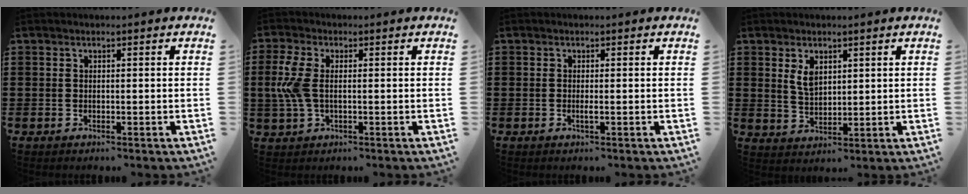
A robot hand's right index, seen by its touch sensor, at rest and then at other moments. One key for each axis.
{"total": 5.7, "fx": 0.2, "fy": 2.8, "fz": 5.0, "tx": -0.133, "ty": -0.003, "tz": -0.005}
{"total": 1.0, "fx": -0.2, "fy": -0.1, "fz": 1.0, "tx": -0.019, "ty": -0.007, "tz": -0.003}
{"total": 3.5, "fx": 1.9, "fy": 2.0, "fz": 2.1, "tx": -0.047, "ty": 0.006, "tz": 0.035}